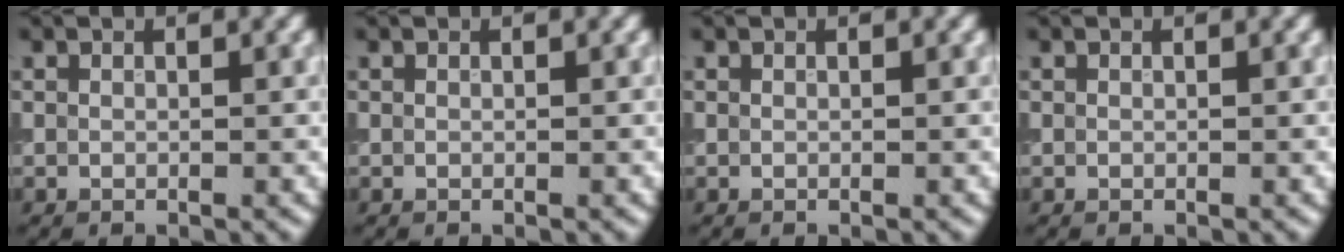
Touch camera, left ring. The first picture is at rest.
{"total": 0.0}
{"total": 0.0}
{"total": 0.0}